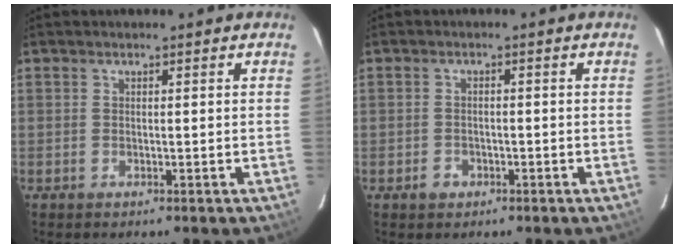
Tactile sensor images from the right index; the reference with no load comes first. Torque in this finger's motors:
{"motor_torque": [0.15, -0.18, -0.01, -0.01]}